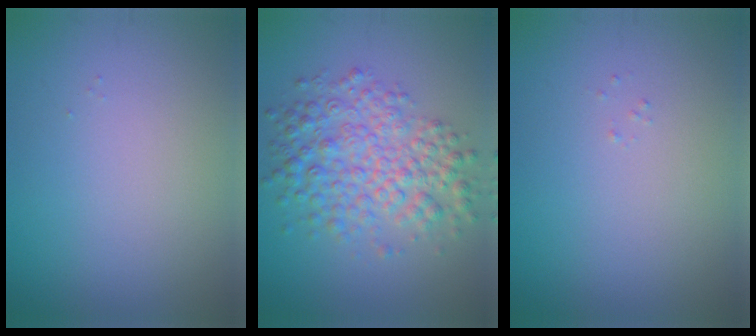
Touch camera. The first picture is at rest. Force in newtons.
{"total": 5.9, "press": 5.9, "slide": 0.0}
{"total": 0.0}